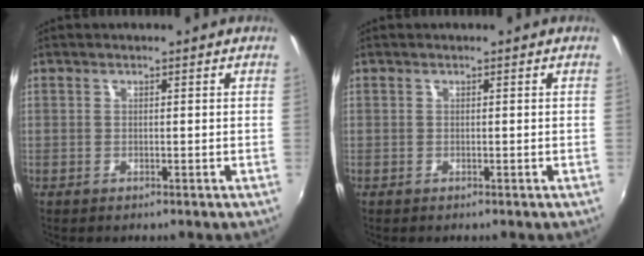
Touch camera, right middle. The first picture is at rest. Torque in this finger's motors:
{"motor_torque": [-0.08, 0.09, -0.02, 0.00]}